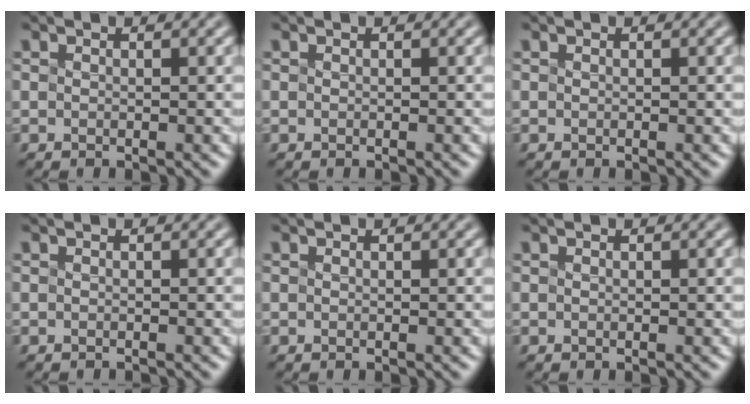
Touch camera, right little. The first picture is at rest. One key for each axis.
{"total": 0.0}
{"total": 0.0}
{"total": 0.8, "fx": -0.8, "fy": 0.1, "fz": 0.2, "tx": 0.004, "ty": -0.002, "tz": -0.013}
{"total": 0.0}
{"total": 0.0}